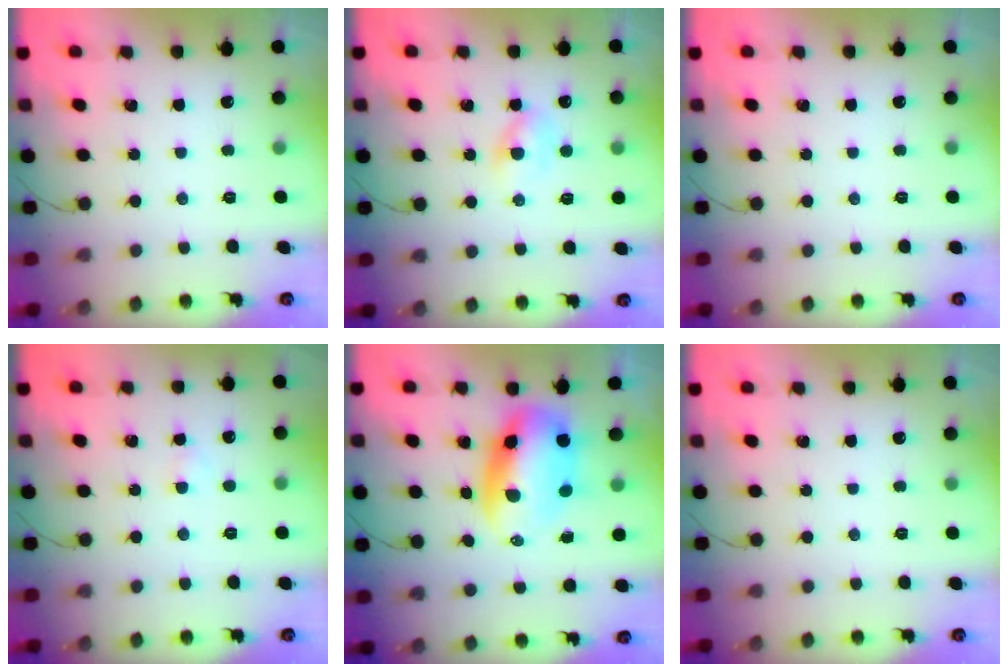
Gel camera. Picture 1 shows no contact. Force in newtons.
{"total": 2.7, "press": 2.5, "slide": 0.9}
{"total": 0.0}
{"total": 1.3, "press": 1.1, "slide": 0.7}
{"total": 9.2, "press": 8.9, "slide": 2.4}
{"total": 0.0}